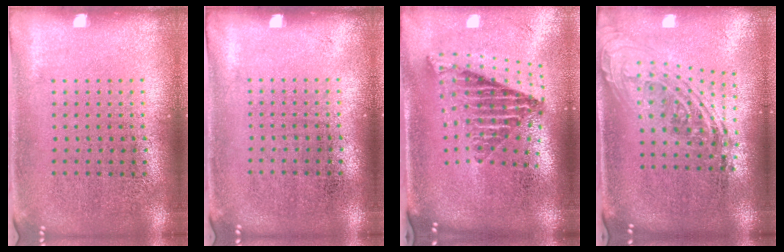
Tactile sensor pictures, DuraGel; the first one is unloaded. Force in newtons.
{"total": 0.0}
{"total": 2.7, "press": 1.7, "slide": 2.1}
{"total": 2.2, "press": 1.6, "slide": 1.5}